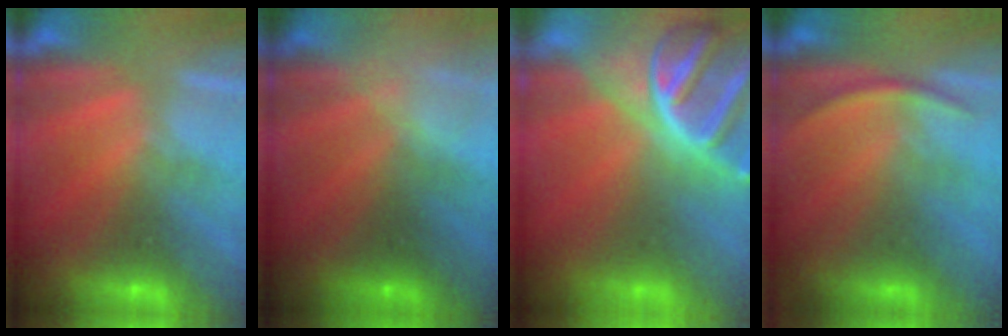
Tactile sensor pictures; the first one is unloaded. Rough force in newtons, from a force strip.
{"total": 2.5}
{"total": 9.0}
{"total": 2.8}